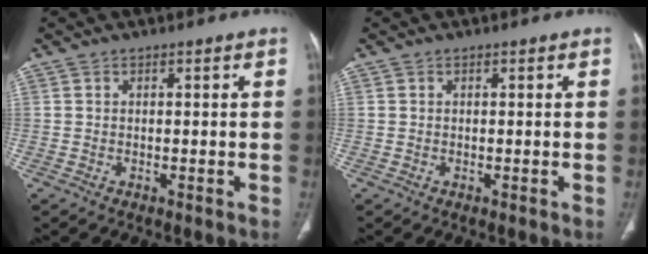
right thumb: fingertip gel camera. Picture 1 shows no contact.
{"total": 0.0}